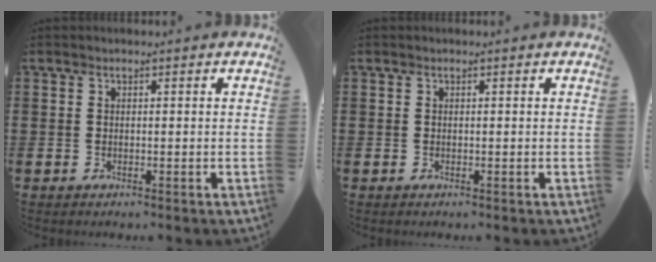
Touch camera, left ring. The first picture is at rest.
{"total": 0.0}